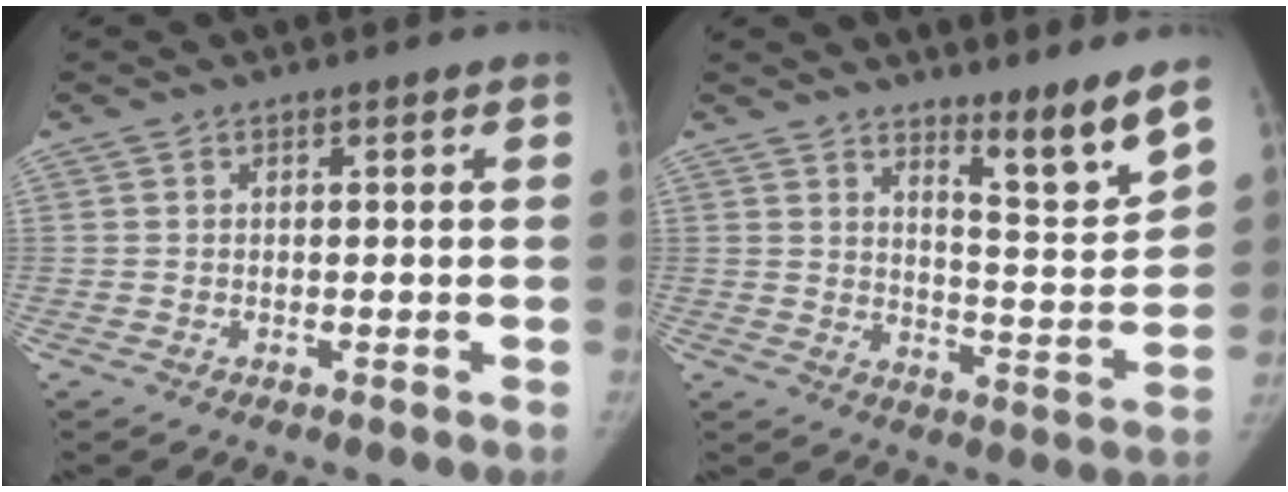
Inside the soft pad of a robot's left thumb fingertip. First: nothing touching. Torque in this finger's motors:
{"motor_torque": [0.67, 0.24, 0.82, -0.67, 0.05]}